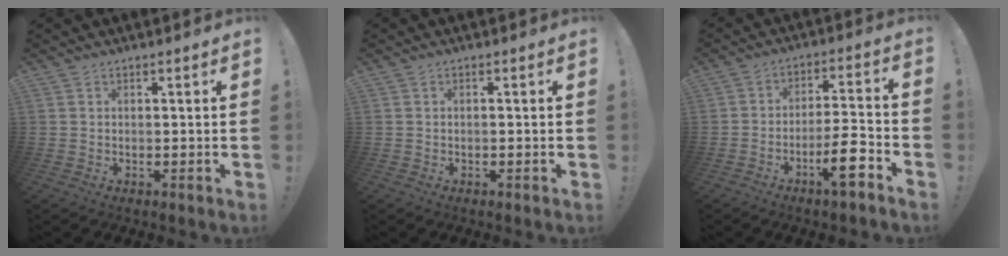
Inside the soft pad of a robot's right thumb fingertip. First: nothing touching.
{"total": 0.6, "force": [-0.4, -0.1, 0.5], "torque": [-0.017, 0.003, -0.006]}
{"total": 11.0, "force": [-6.0, 2.7, 8.9], "torque": [-0.129, 0.031, -0.100]}